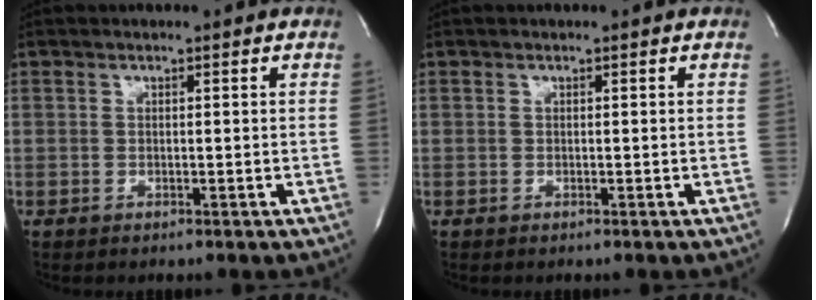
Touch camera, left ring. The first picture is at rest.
{"total": 0.0}